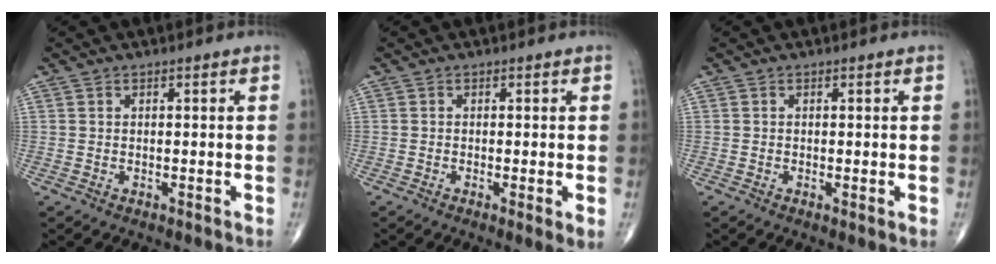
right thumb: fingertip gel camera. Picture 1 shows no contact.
{"total": 2.1, "force": [-0.4, 0.2, 2.0], "torque": [-0.043, -0.009, -0.008]}
{"total": 0.8, "force": [-0.1, 0.1, 0.8], "torque": [-0.020, -0.004, -0.003]}